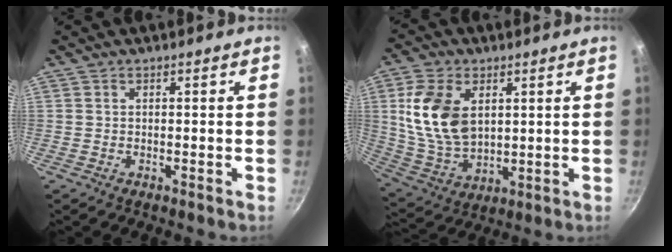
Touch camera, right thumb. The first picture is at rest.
{"total": 14.7, "force": [3.5, 9.5, 10.7], "torque": [-0.191, -0.018, 0.079]}